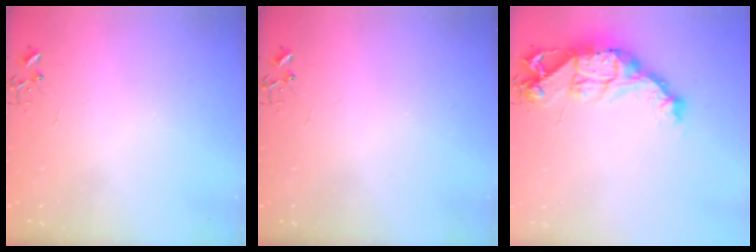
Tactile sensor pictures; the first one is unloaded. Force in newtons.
{"total": 0.0}
{"total": 18.1, "press": 18.0, "slide": 2.0}